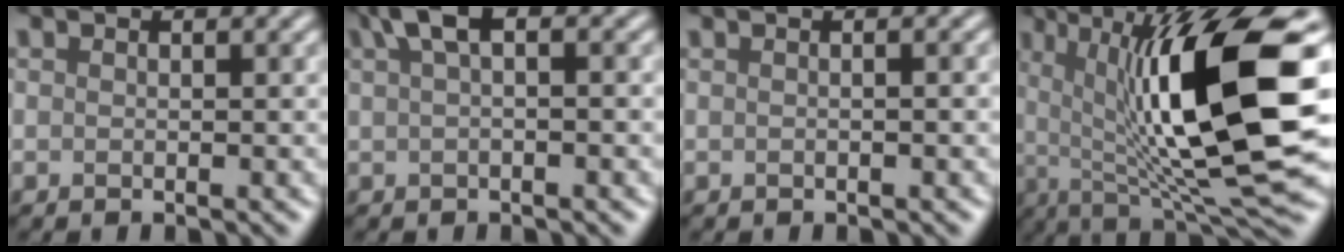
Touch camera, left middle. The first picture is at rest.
{"total": 3.1, "force": [1.2, 1.0, 2.6], "torque": [-0.046, 0.012, 0.018]}
{"total": 2.2, "force": [0.6, 1.2, 1.8], "torque": [-0.006, 0.006, -0.017]}
{"total": 14.2, "force": [1.6, 3.9, 13.6], "torque": [-0.209, -0.004, 0.026]}